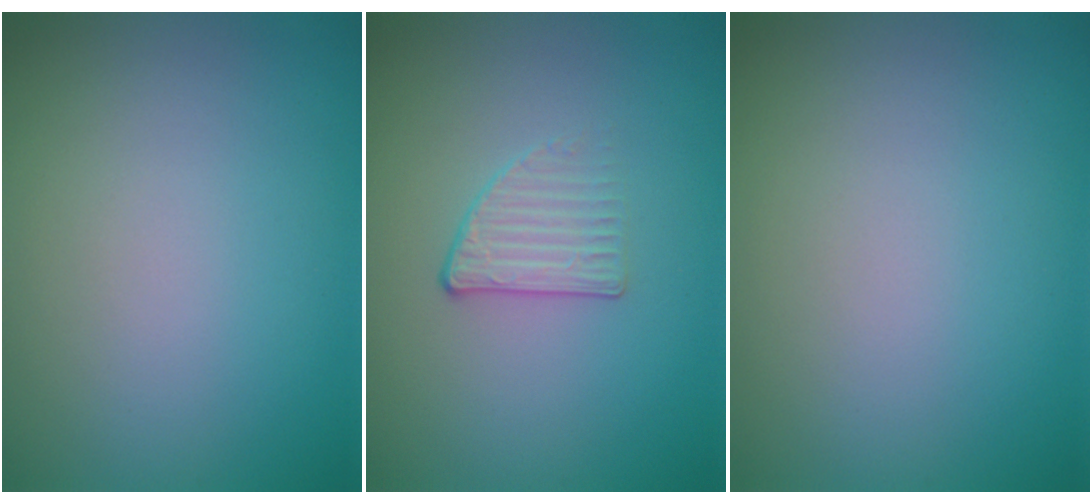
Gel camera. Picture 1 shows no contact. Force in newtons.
{"total": 1.6, "press": 1.1, "slide": 1.1}
{"total": 0.0}